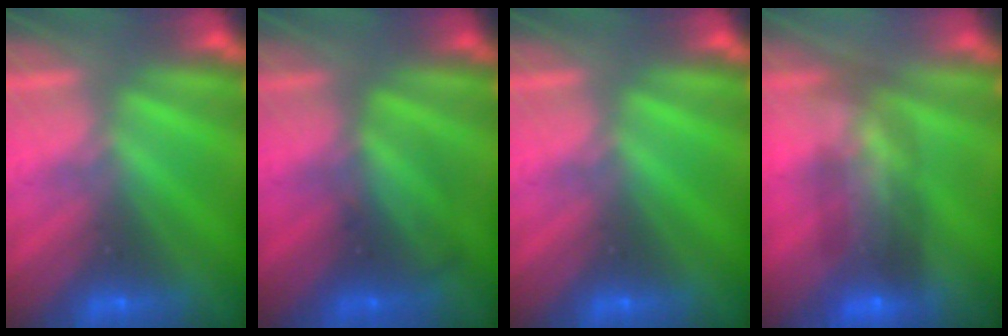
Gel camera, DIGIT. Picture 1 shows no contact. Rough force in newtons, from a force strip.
{"total": 2.4}
{"total": 0.0}
{"total": 5.5}